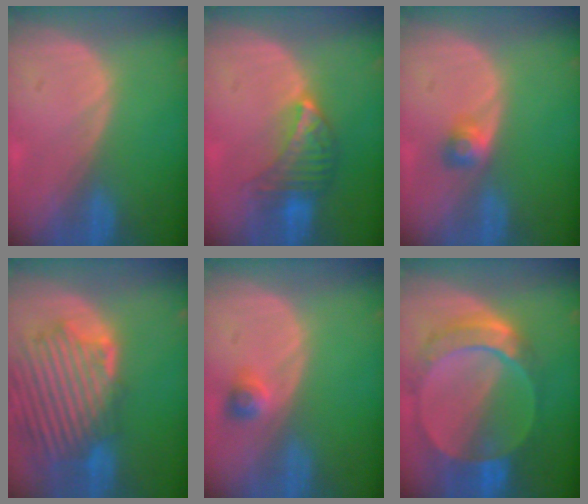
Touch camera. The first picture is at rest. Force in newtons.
{"total": 6.8, "press": 6.1, "slide": 2.9}
{"total": 2.6, "press": 2.3, "slide": 1.1}
{"total": 12.9, "press": 11.5, "slide": 6.0}
{"total": 2.2, "press": 2.1, "slide": 0.8}
{"total": 9.7, "press": 8.3, "slide": 5.0}